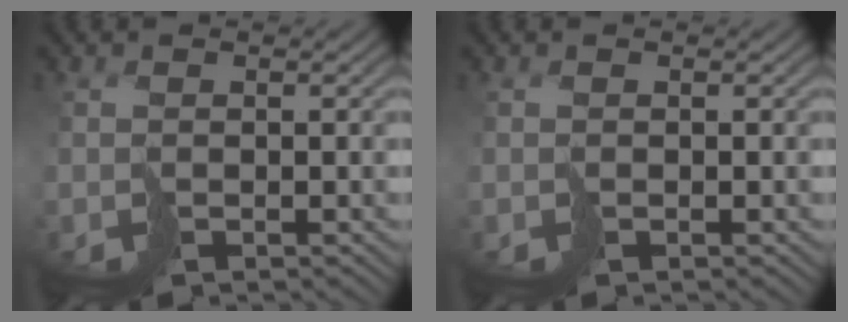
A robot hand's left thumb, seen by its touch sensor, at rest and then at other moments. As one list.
[{"total": 0.0}]